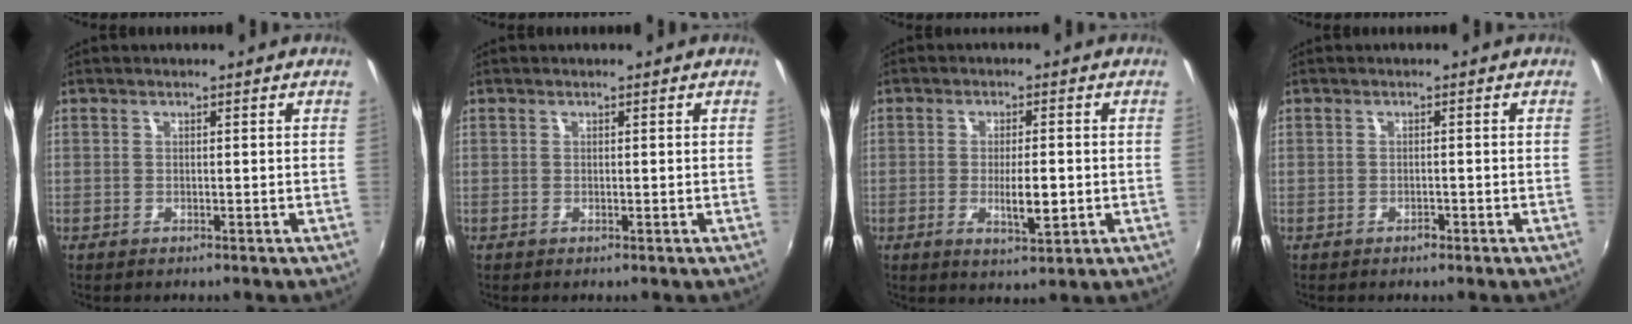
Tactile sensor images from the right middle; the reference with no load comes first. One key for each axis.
{"total": 0.0}
{"total": 5.8, "fx": -1.1, "fy": 1.6, "fz": 5.4, "tx": -0.095, "ty": -0.010, "tz": -0.014}
{"total": 0.9, "fx": -0.7, "fy": 0.5, "fz": 0.0, "tx": -0.001, "ty": -0.002, "tz": -0.011}